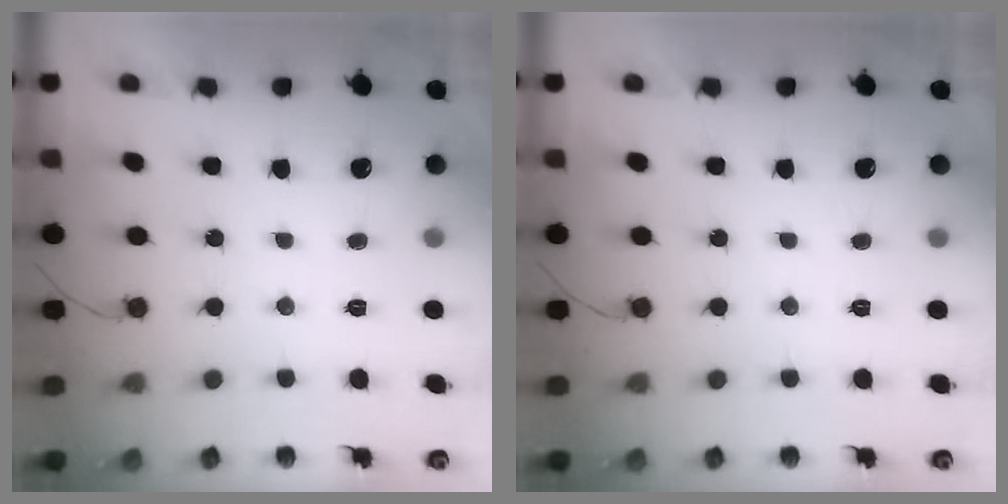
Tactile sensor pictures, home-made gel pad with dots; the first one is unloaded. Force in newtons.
{"total": 0.0}